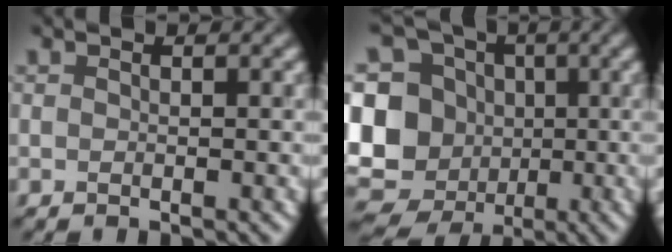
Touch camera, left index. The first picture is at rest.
{"total": 16.0, "force": [-1.4, 14.9, 5.8], "torque": [-0.154, 0.014, -0.046]}